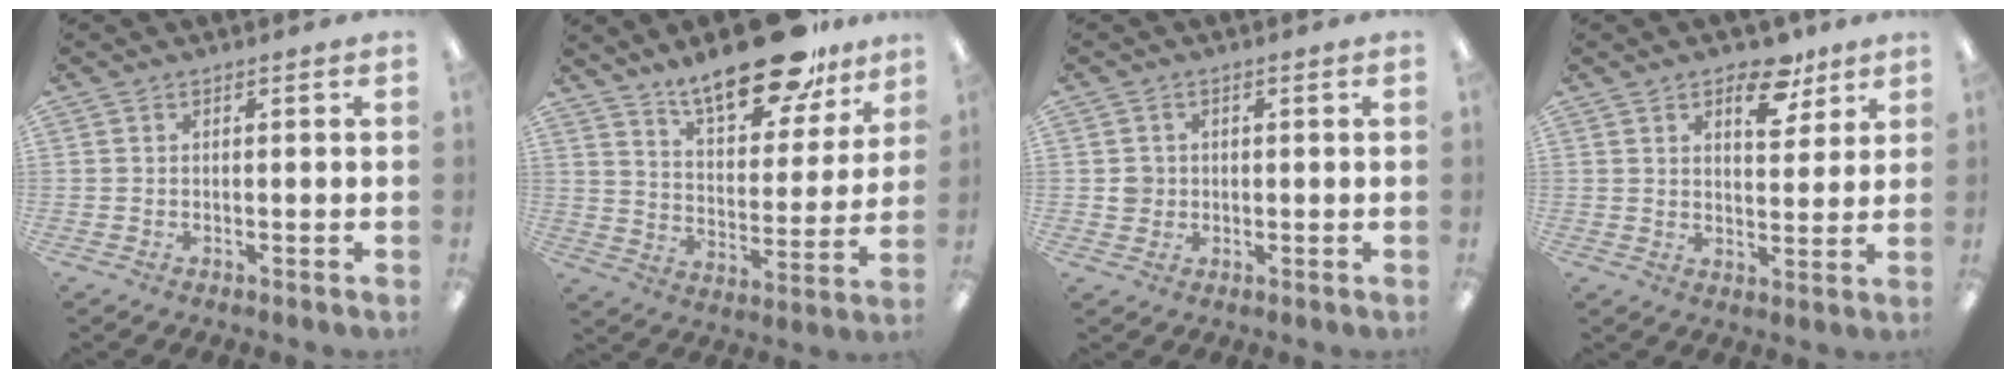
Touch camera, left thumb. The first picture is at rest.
{"total": 18.9, "force": [15.0, 6.6, 9.4], "torque": [-0.139, -0.096, 0.256]}
{"total": 2.7, "force": [0.1, 2.6, 0.5], "torque": [-0.005, 0.001, -0.002]}
{"total": 9.8, "force": [6.1, 5.2, 5.7], "torque": [-0.056, -0.031, 0.098]}